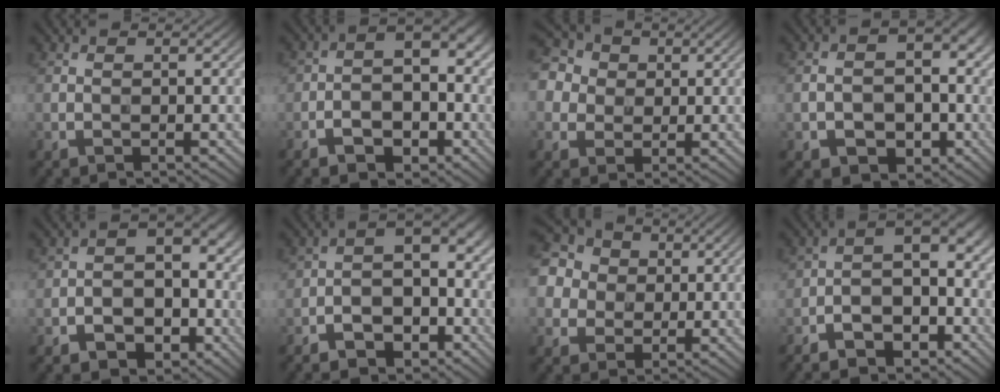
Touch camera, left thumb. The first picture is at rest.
{"total": 7.3, "force": [-3.3, 4.8, 4.5], "torque": [-0.059, -0.004, -0.058]}
{"total": 9.1, "force": [2.3, 7.9, 3.9], "torque": [-0.124, 0.037, 0.020]}
{"total": 9.2, "force": [-3.1, 7.1, 4.9], "torque": [-0.066, -0.013, -0.050]}
{"total": 8.6, "force": [-3.3, 6.5, 4.5], "torque": [-0.047, -0.009, -0.059]}
{"total": 8.3, "force": [-4.7, 5.2, 4.5], "torque": [-0.070, -0.019, -0.079]}
{"total": 13.6, "force": [3.4, 11.9, 5.7], "torque": [-0.183, 0.033, 0.040]}
{"total": 8.8, "force": [-5.4, 5.0, 4.8], "torque": [-0.078, -0.022, -0.092]}